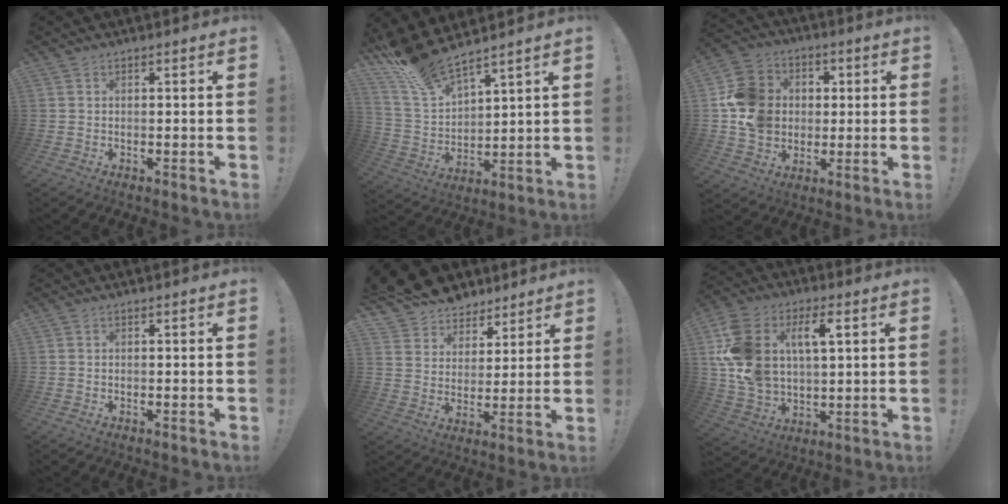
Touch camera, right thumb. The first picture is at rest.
{"total": 12.2, "force": [11.1, 2.5, 4.6], "torque": [-0.109, -0.086, 0.200]}
{"total": 15.1, "force": [0.6, 13.8, 6.2], "torque": [-0.089, 0.009, 0.021]}
{"total": 0.0}
{"total": 10.1, "force": [8.1, 5.8, 1.2], "torque": [-0.041, -0.062, 0.159]}
{"total": 17.1, "force": [5.5, 11.0, 11.9], "torque": [-0.238, -0.012, 0.095]}